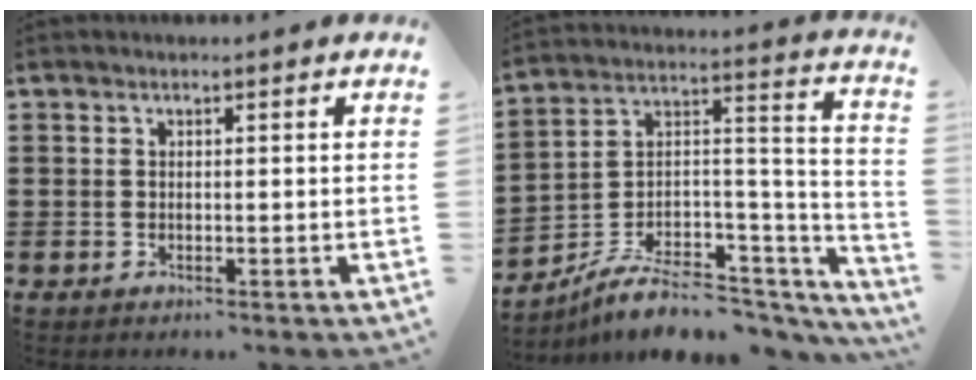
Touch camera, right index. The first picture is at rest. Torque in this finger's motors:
{"motor_torque": [-0.07, -0.06, 0.18, 0.06]}